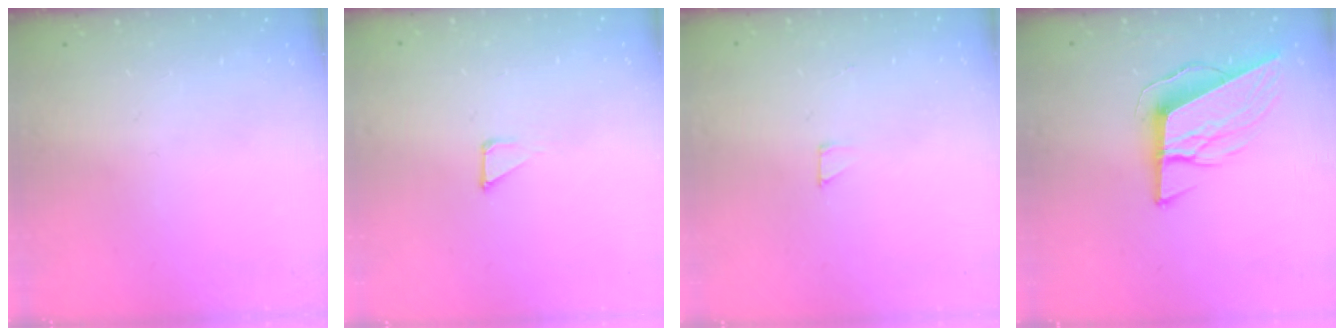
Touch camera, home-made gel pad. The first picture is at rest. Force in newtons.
{"total": 1.3, "press": 1.3, "slide": 0.0}
{"total": 2.0, "press": 2.0, "slide": 0.0}
{"total": 13.0, "press": 12.6, "slide": 3.2}